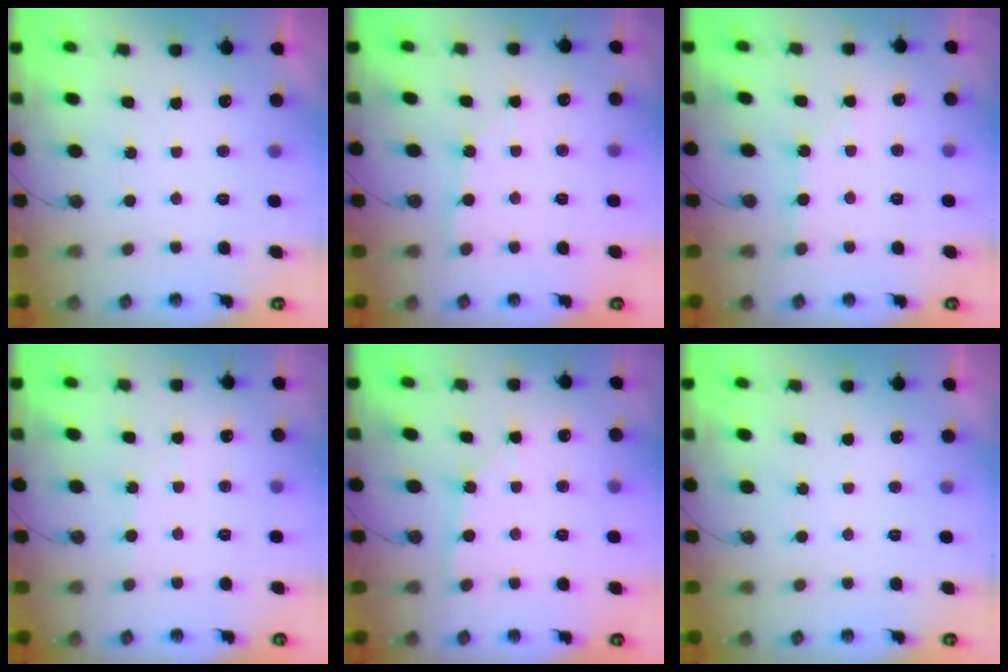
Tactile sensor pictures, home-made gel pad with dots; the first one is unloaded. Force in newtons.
{"total": 2.8, "press": 2.8, "slide": 0.3}
{"total": 1.5, "press": 1.5, "slide": 0.3}
{"total": 2.5, "press": 2.5, "slide": 0.4}
{"total": 2.5, "press": 2.5, "slide": 0.3}
{"total": 0.0}